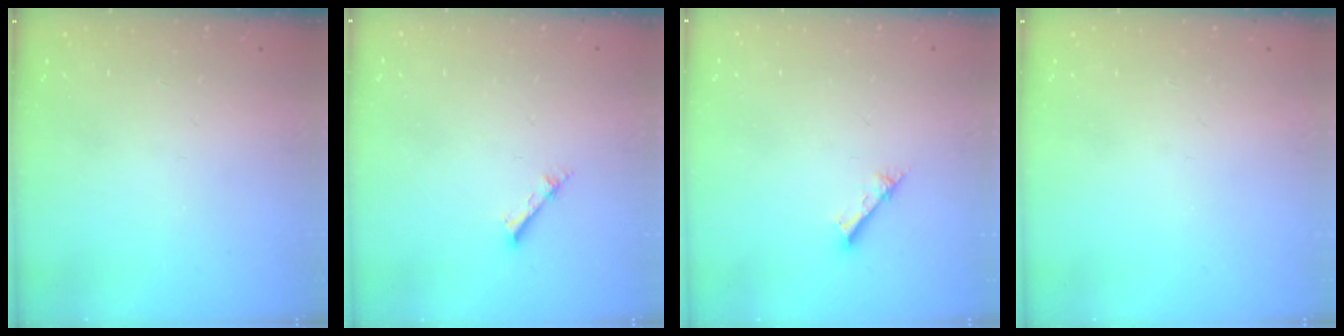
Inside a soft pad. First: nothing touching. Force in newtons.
{"total": 2.1, "press": 2.1, "slide": 0.3}
{"total": 1.6, "press": 1.6, "slide": 0.2}
{"total": 0.0}